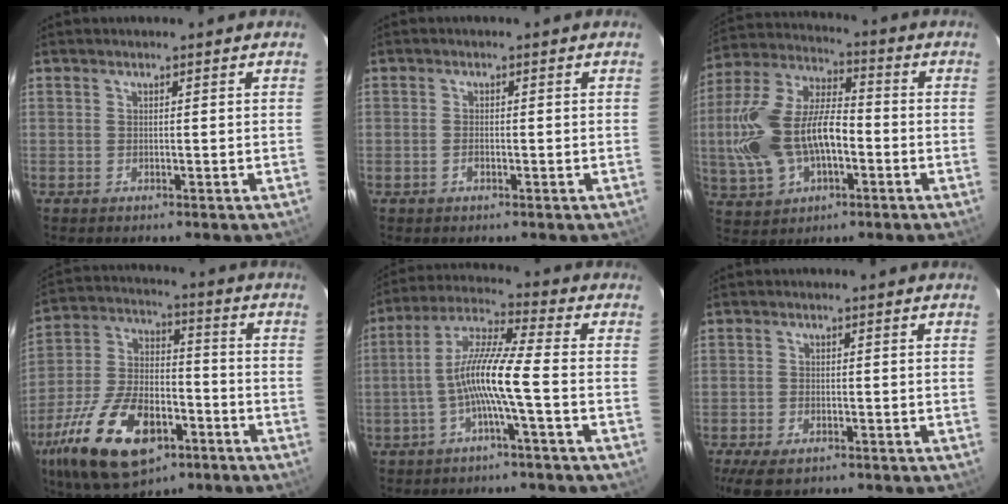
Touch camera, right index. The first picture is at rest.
{"total": 1.4, "force": [-0.7, 0.7, 0.9], "torque": [-0.021, 0.001, -0.013]}
{"total": 17.7, "force": [-3.1, 9.5, 14.6], "torque": [-0.323, 0.010, -0.051]}
{"total": 22.6, "force": [-11.7, 11.2, 15.7], "torque": [-0.326, -0.017, -0.195]}
{"total": 9.6, "force": [-2.8, -0.5, 9.2], "torque": [-0.192, 0.014, -0.056]}
{"total": 6.1, "force": [-4.2, 2.7, 3.5], "torque": [-0.088, -0.023, -0.074]}